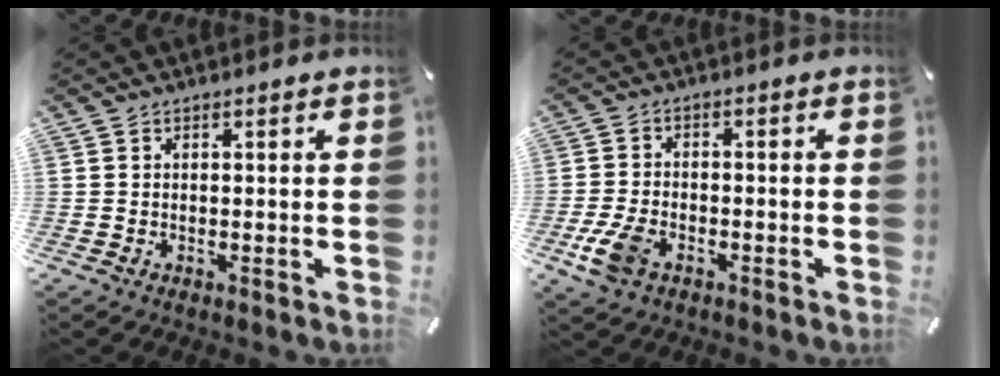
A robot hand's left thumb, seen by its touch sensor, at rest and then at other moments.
{"total": 7.1, "force": [-3.3, 4.2, 4.6], "torque": [-0.109, 0.006, -0.063]}